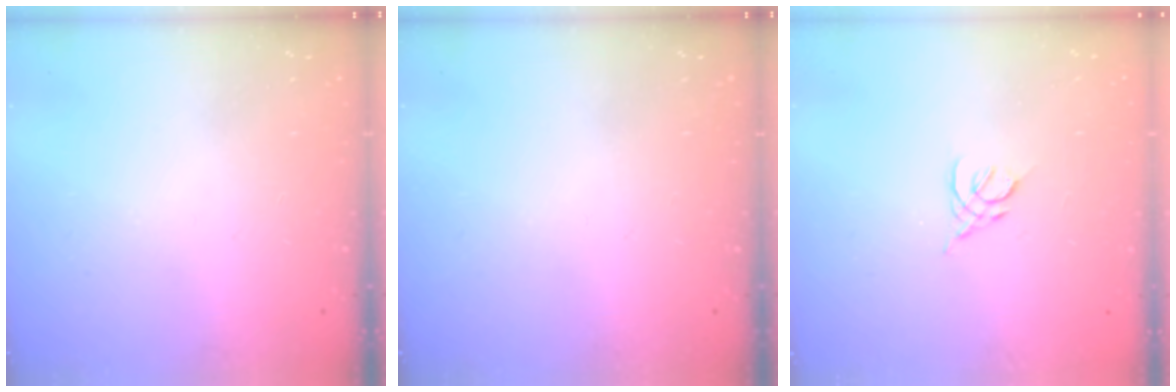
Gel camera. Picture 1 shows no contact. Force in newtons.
{"total": 0.0}
{"total": 2.8, "press": 2.8, "slide": 0.7}